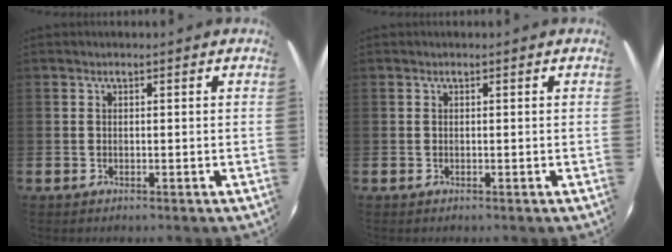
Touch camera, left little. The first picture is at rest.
{"total": 0.0}